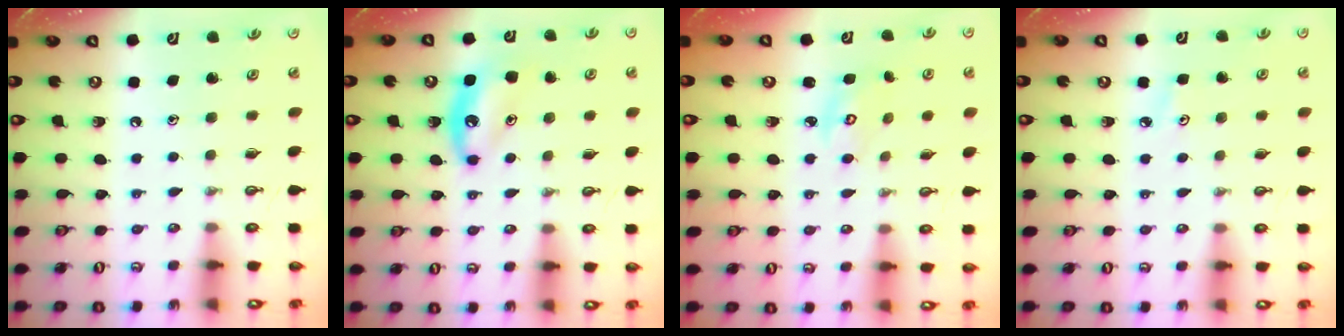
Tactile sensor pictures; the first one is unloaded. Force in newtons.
{"total": 8.3, "press": 8.2, "slide": 0.8}
{"total": 3.5, "press": 3.5, "slide": 0.4}
{"total": 2.9, "press": 2.9, "slide": 0.3}